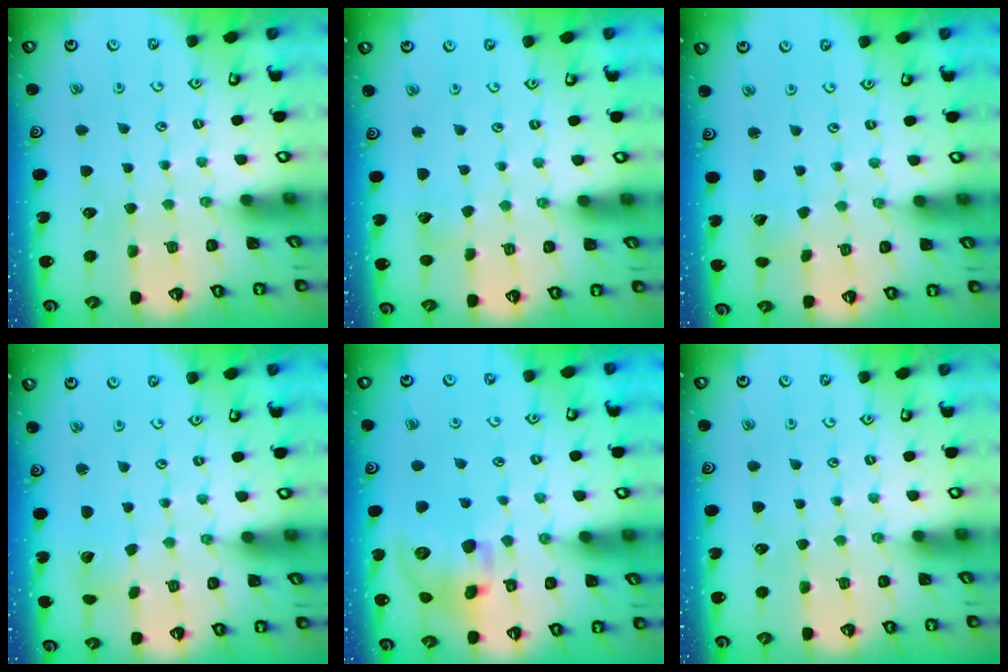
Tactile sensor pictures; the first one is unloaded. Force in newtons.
{"total": 2.3, "press": 2.3, "slide": 0.1}
{"total": 2.3, "press": 2.3, "slide": 0.1}
{"total": 3.5, "press": 3.5, "slide": 0.1}
{"total": 12.9, "press": 12.7, "slide": 2.2}
{"total": 0.0}